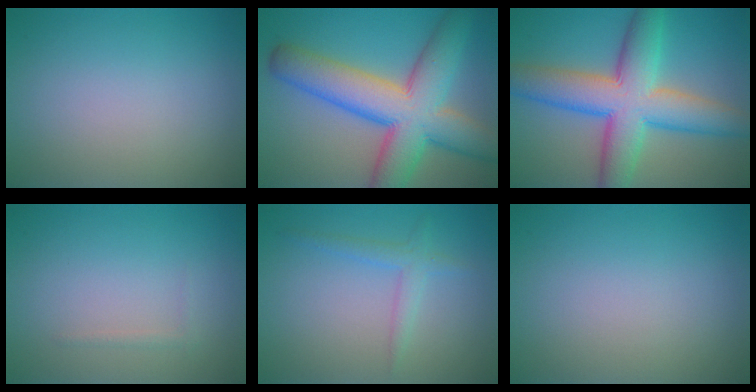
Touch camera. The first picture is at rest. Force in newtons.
{"total": 11.1, "press": 11.1, "slide": 0.3}
{"total": 9.9, "press": 9.9, "slide": 0.4}
{"total": 0.5, "press": 0.5, "slide": 0.0}
{"total": 1.9, "press": 1.9, "slide": 0.1}
{"total": 0.0}